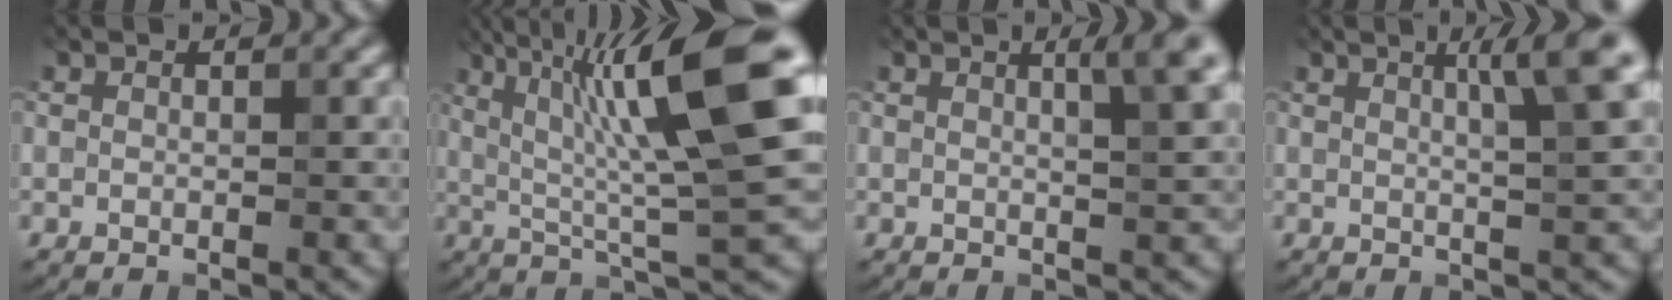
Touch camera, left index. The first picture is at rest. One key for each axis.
{"total": 13.1, "fx": 3.5, "fy": 2.1, "fz": 12.5, "tx": -0.199, "ty": 0.019, "tz": 0.059}
{"total": 3.9, "fx": 1.5, "fy": 0.8, "fz": 3.4, "tx": -0.036, "ty": 0.007, "tz": 0.020}
{"total": 5.3, "fx": 2.1, "fy": 0.9, "fz": 4.8, "tx": -0.058, "ty": 0.008, "tz": 0.029}